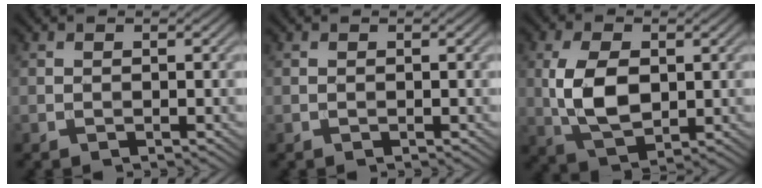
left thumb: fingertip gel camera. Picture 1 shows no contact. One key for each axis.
{"total": 0.0}
{"total": 7.8, "fx": 0.5, "fy": 4.7, "fz": 6.2, "tx": -0.144, "ty": -0.001, "tz": 0.010}